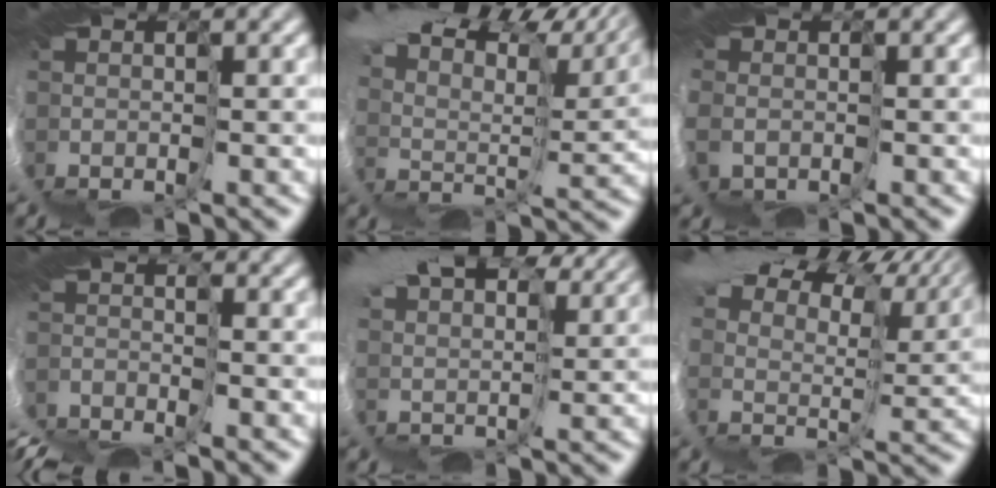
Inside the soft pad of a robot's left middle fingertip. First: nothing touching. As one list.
[{"total": 13.6, "force": [13.0, -2.1, 3.5], "torque": [-0.052, 0.031, 0.220]}, {"total": 0.9, "force": [0.7, 0.1, -0.4], "torque": [-0.011, 0.000, 0.013]}, {"total": 6.5, "force": [-6.1, -2.1, -0.5], "torque": [-0.003, -0.029, -0.045]}, {"total": 10.7, "force": [10.3, 0.5, 2.9], "torque": [-0.040, 0.026, 0.202]}, {"total": 12.7, "force": [11.9, 2.1, 3.7], "torque": [-0.078, 0.032, 0.235]}]